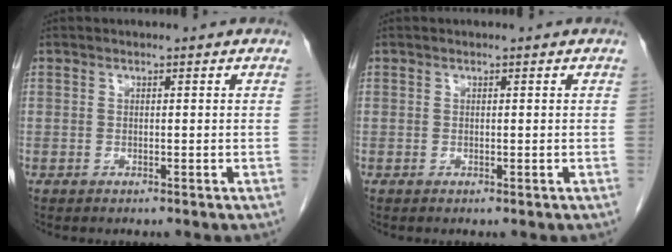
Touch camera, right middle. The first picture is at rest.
{"total": 0.0}